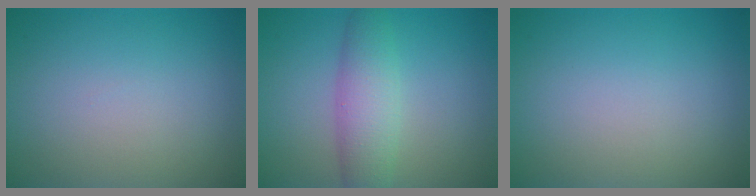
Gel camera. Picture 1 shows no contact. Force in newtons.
{"total": 4.2, "press": 4.2, "slide": 0.1}
{"total": 0.0}